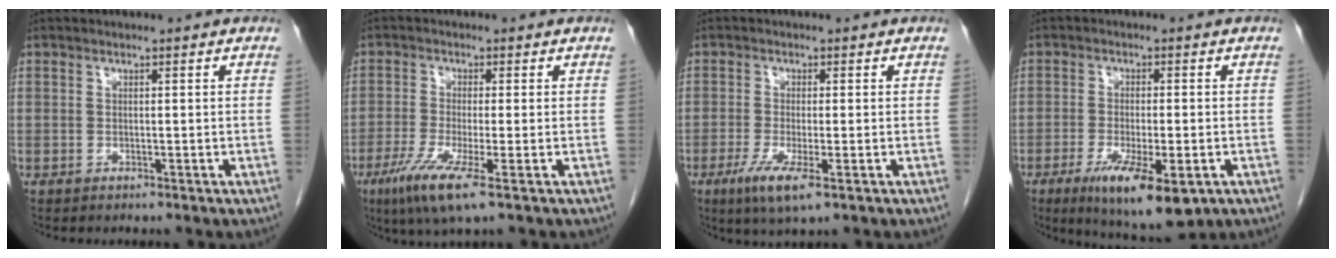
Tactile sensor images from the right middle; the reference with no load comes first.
{"total": 7.0, "force": [-3.6, 0.2, 6.0], "torque": [-0.123, -0.023, -0.065]}
{"total": 5.4, "force": [-2.6, 0.7, 4.7], "torque": [-0.093, -0.016, -0.043]}
{"total": 10.9, "force": [-5.5, 2.8, 9.0], "torque": [-0.144, -0.023, -0.078]}